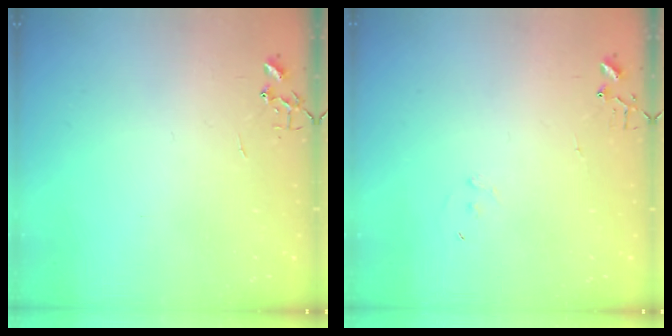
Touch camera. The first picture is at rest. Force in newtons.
{"total": 6.8, "press": 6.8, "slide": 0.5}